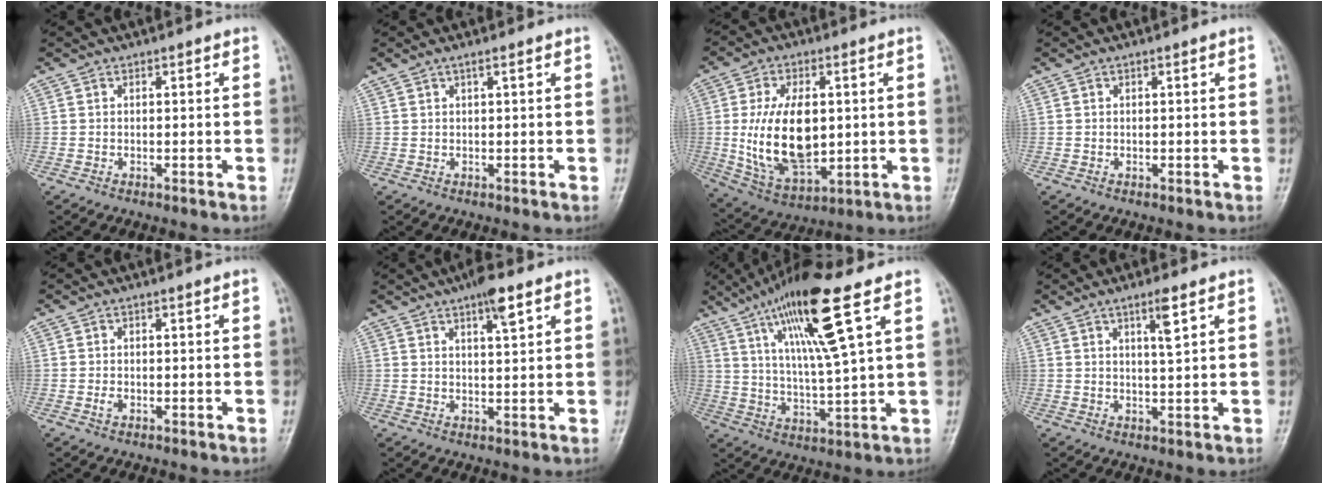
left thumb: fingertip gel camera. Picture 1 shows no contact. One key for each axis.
{"total": 1.1, "fx": 0.7, "fy": -0.1, "fz": 0.9, "tx": -0.023, "ty": 0.011, "tz": 0.015}
{"total": 16.5, "fx": 0.7, "fy": 9.0, "fz": 13.8, "tx": -0.244, "ty": -0.010, "tz": 0.029}
{"total": 0.0}
{"total": 1.2, "fx": -0.2, "fy": 0.6, "fz": 1.0, "tx": -0.019, "ty": 0.010, "tz": 0.001}
{"total": 5.3, "fx": 3.2, "fy": 1.0, "fz": 4.1, "tx": -0.065, "ty": -0.010, "tz": 0.050}
{"total": 16.7, "fx": 8.4, "fy": 1.7, "fz": 14.4, "tx": -0.261, "ty": -0.026, "tz": 0.152}
{"total": 5.5, "fx": 2.9, "fy": 0.0, "fz": 4.7, "tx": -0.087, "ty": -0.021, "tz": 0.054}